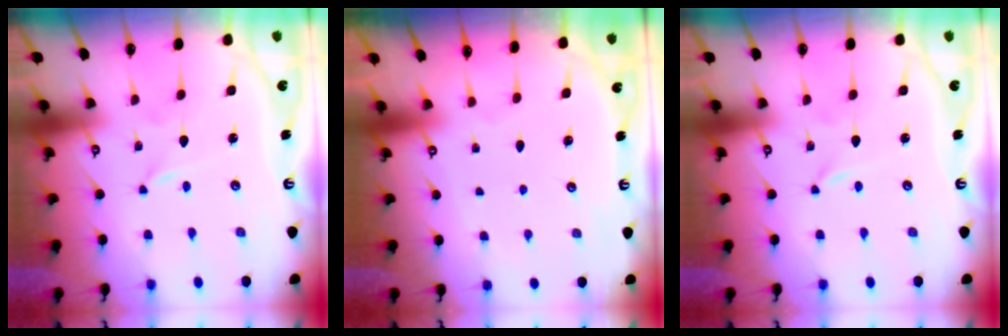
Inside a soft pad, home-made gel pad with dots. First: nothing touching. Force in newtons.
{"total": 0.0}
{"total": 0.0}